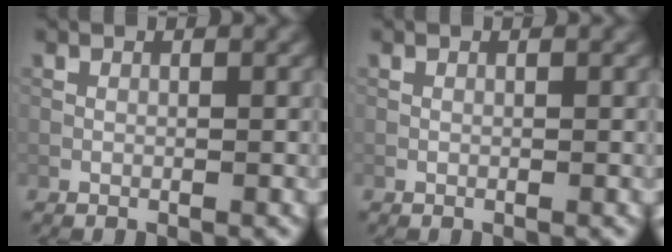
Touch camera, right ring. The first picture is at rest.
{"total": 0.0}